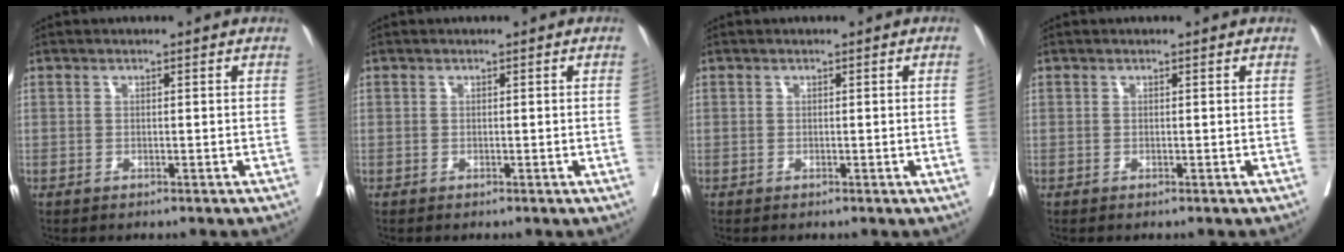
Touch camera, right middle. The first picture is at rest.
{"total": 1.0, "force": [-0.1, -0.4, 0.9], "torque": [-0.008, 0.000, -0.002]}
{"total": 1.5, "force": [-0.1, -0.6, 1.4], "torque": [-0.019, -0.002, 0.000]}
{"total": 0.0}